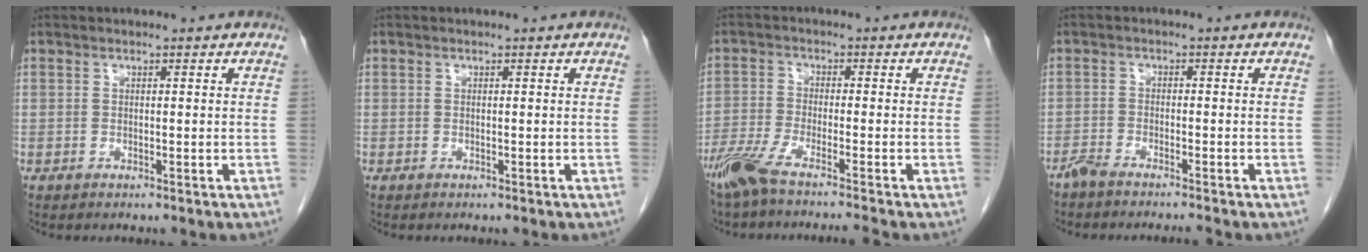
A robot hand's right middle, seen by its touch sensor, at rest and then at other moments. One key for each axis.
{"total": 0.0}
{"total": 8.0, "fx": -6.5, "fy": -0.8, "fz": 4.5, "tx": -0.080, "ty": -0.022, "tz": -0.117}
{"total": 3.8, "fx": -3.5, "fy": -0.2, "fz": 1.5, "tx": -0.022, "ty": -0.006, "tz": -0.061}